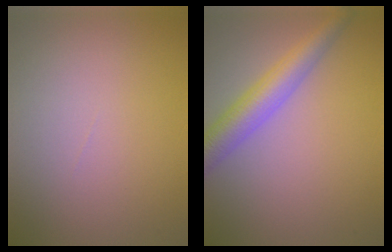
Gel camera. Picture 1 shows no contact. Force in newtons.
{"total": 4.6, "press": 4.6, "slide": 0.1}